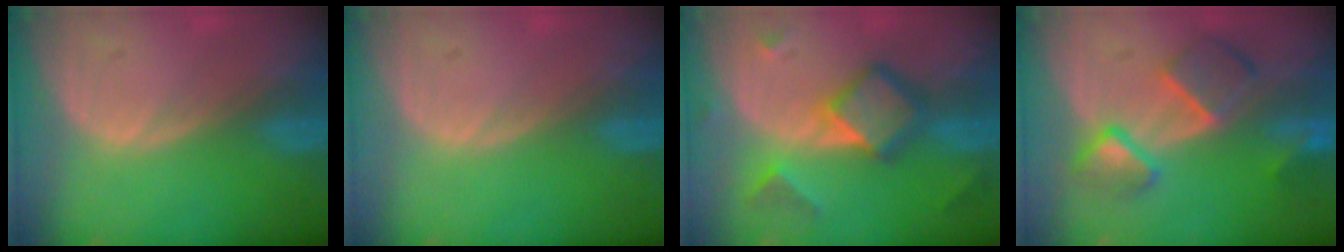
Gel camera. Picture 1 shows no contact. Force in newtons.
{"total": 0.0}
{"total": 7.1, "press": 7.1, "slide": 0.5}
{"total": 7.2, "press": 6.8, "slide": 2.3}